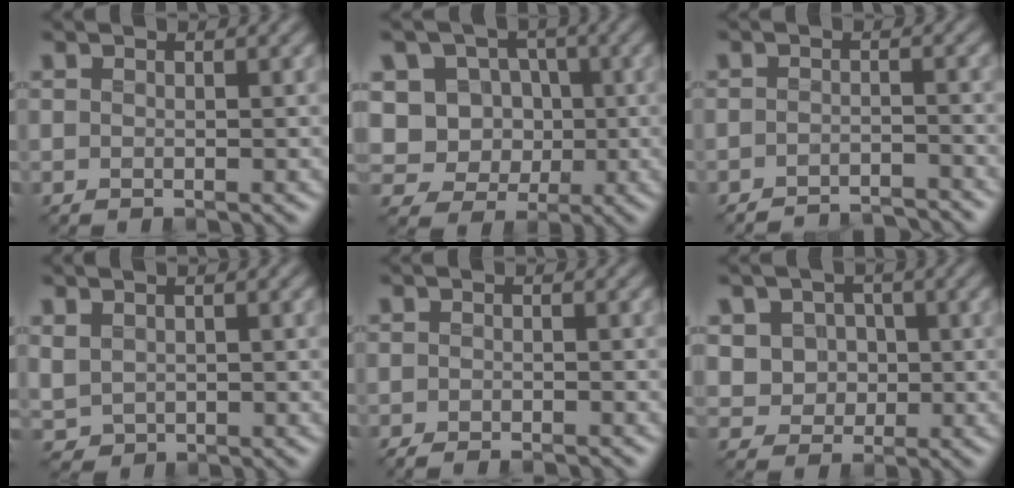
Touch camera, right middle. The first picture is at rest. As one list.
[{"total": 7.7, "force": [0.5, 7.1, 2.9], "torque": [-0.056, 0.027, -0.009]}, {"total": 3.9, "force": [-3.9, 0.2, 0.2], "torque": [0.000, -0.003, -0.062]}, {"total": 1.4, "force": [0.4, 1.1, 0.7], "torque": [-0.022, -0.005, 0.012]}, {"total": 1.9, "force": [-1.8, 0.0, 0.4], "torque": [-0.001, -0.006, -0.029]}, {"total": 3.9, "force": [0.4, 3.6, 1.5], "torque": [-0.027, 0.002, 0.004]}]